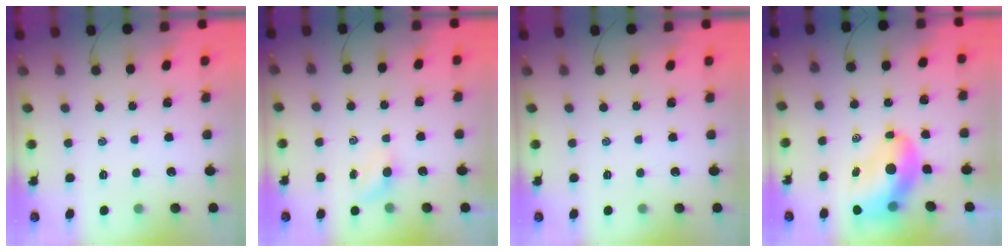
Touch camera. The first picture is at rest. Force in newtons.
{"total": 3.4, "press": 3.2, "slide": 1.1}
{"total": 0.0}
{"total": 9.4, "press": 9.1, "slide": 2.6}